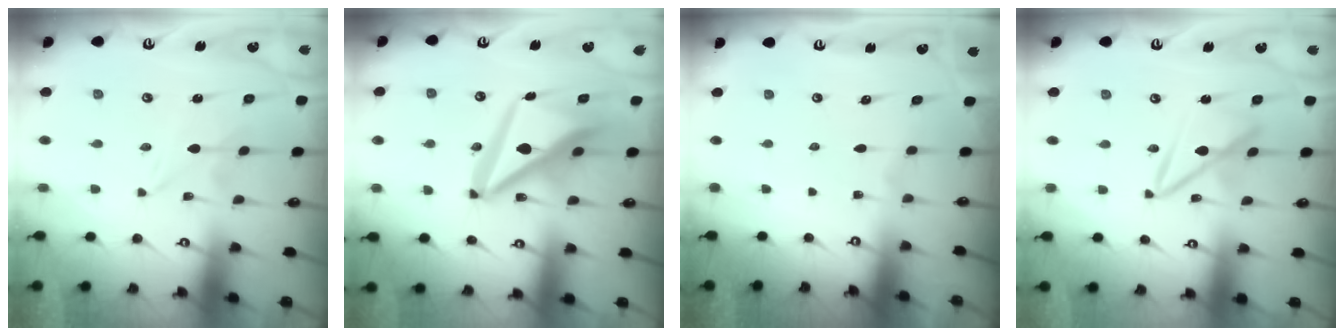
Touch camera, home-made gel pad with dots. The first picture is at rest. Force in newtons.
{"total": 15.5, "press": 15.4, "slide": 1.9}
{"total": 0.0}
{"total": 9.1, "press": 9.1, "slide": 0.8}